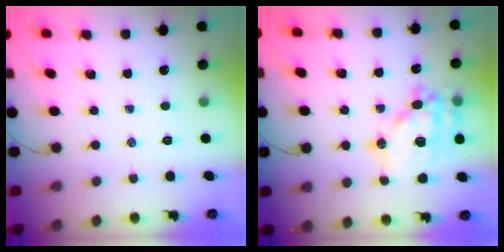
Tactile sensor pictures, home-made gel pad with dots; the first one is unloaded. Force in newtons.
{"total": 17.9, "press": 17.6, "slide": 3.4}